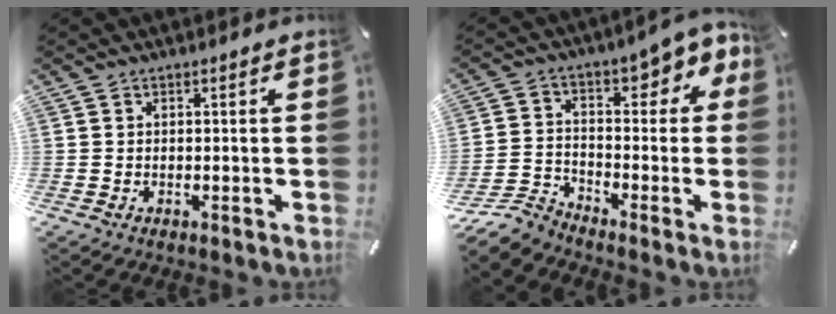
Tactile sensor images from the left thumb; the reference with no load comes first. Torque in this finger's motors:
{"motor_torque": [-0.15, 0.21, 0.67, 0.66, 0.06]}